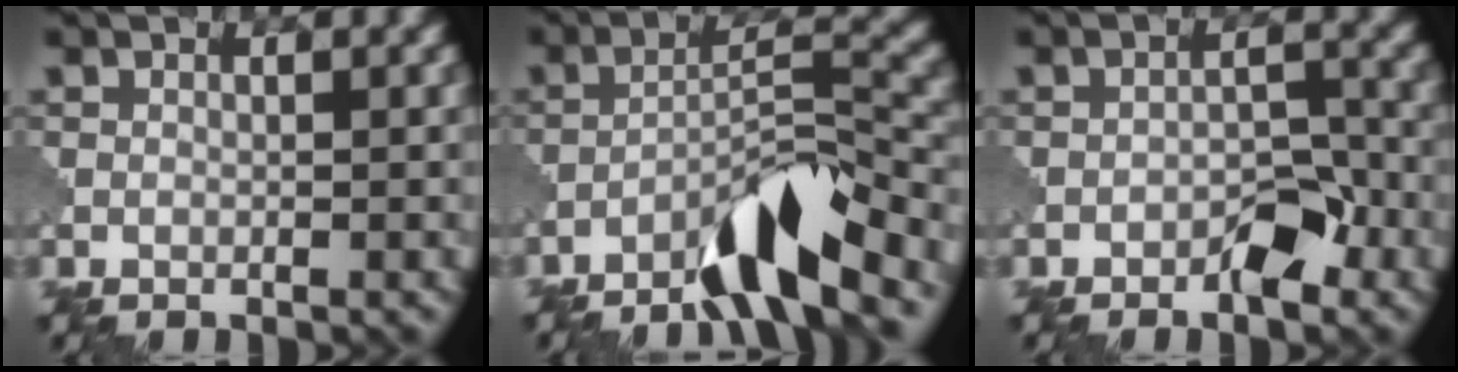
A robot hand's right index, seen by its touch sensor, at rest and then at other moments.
{"total": 6.6, "force": [-4.9, 0.7, 4.4], "torque": [-0.072, 0.012, -0.093]}
{"total": 3.1, "force": [-2.0, 1.2, 2.1], "torque": [-0.025, 0.011, -0.035]}